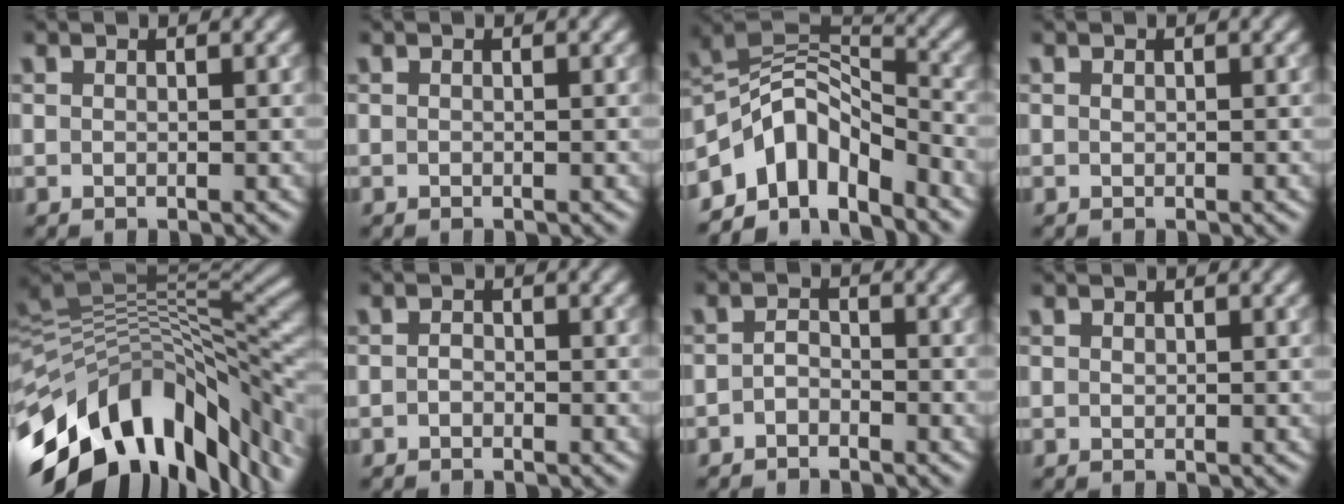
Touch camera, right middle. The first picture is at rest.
{"total": 0.0}
{"total": 8.2, "force": [-5.2, 4.1, 4.9], "torque": [-0.066, 0.007, -0.107]}
{"total": 0.0}
{"total": 14.0, "force": [-5.2, 6.9, 11.0], "torque": [-0.191, 0.006, -0.089]}
{"total": 0.7, "force": [-0.5, 0.5, 0.3], "torque": [-0.006, -0.001, -0.010]}
{"total": 1.4, "force": [-1.1, 0.6, 0.6], "torque": [-0.010, 0.004, -0.026]}
{"total": 0.0}